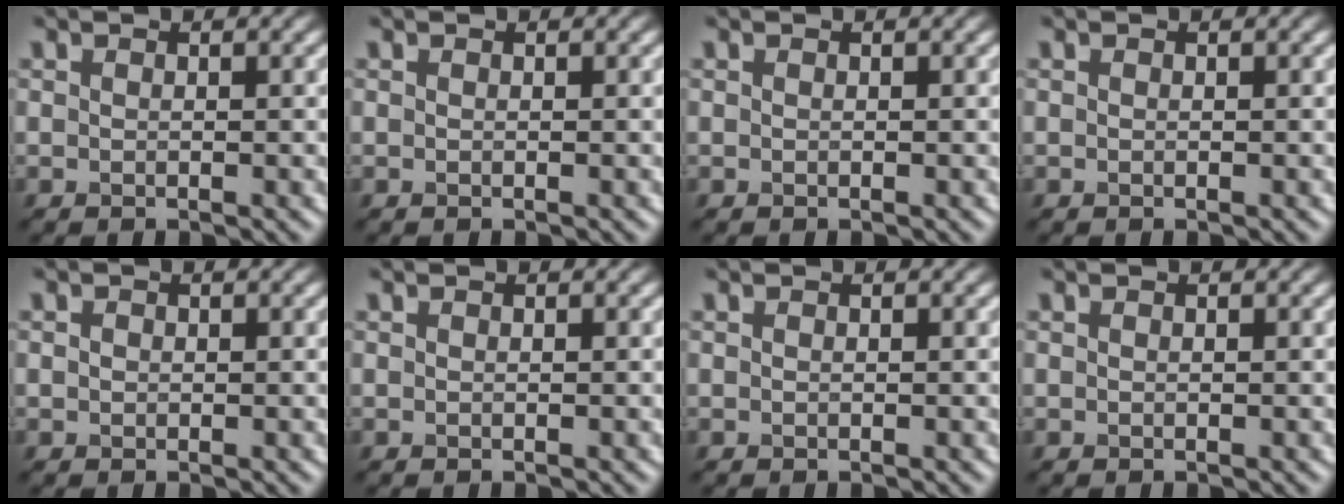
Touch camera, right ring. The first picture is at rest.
{"total": 0.0}
{"total": 0.0}
{"total": 0.0}
{"total": 0.6, "force": [0.0, 0.5, 0.2], "torque": [-0.002, -0.003, -0.001]}
{"total": 0.0}
{"total": 0.0}
{"total": 0.0}